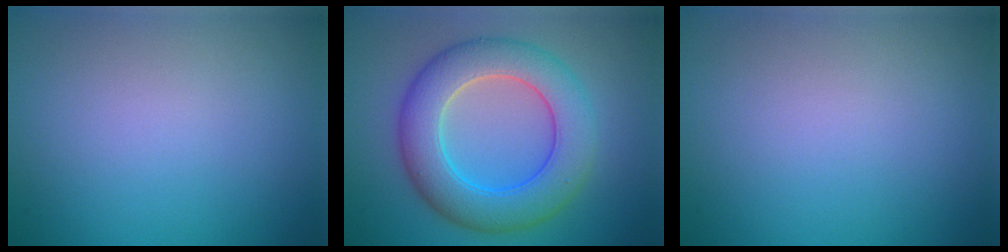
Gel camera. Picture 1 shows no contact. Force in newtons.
{"total": 7.9, "press": 7.9, "slide": 0.3}
{"total": 0.0}